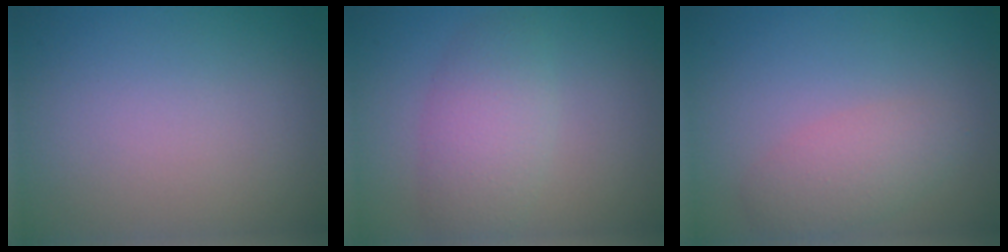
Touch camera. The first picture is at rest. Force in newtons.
{"total": 4.0, "press": 4.0, "slide": 0.2}
{"total": 2.8, "press": 2.8, "slide": 0.1}